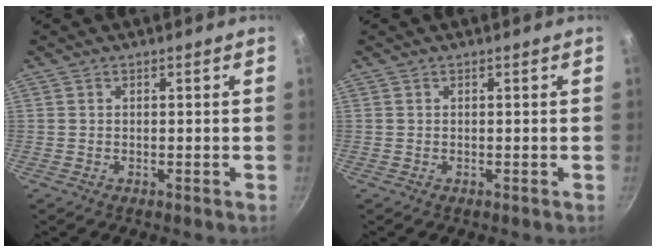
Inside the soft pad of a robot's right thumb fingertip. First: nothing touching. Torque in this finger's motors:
{"motor_torque": [0.01, 0.01, -0.08, 0.07, 0.02]}